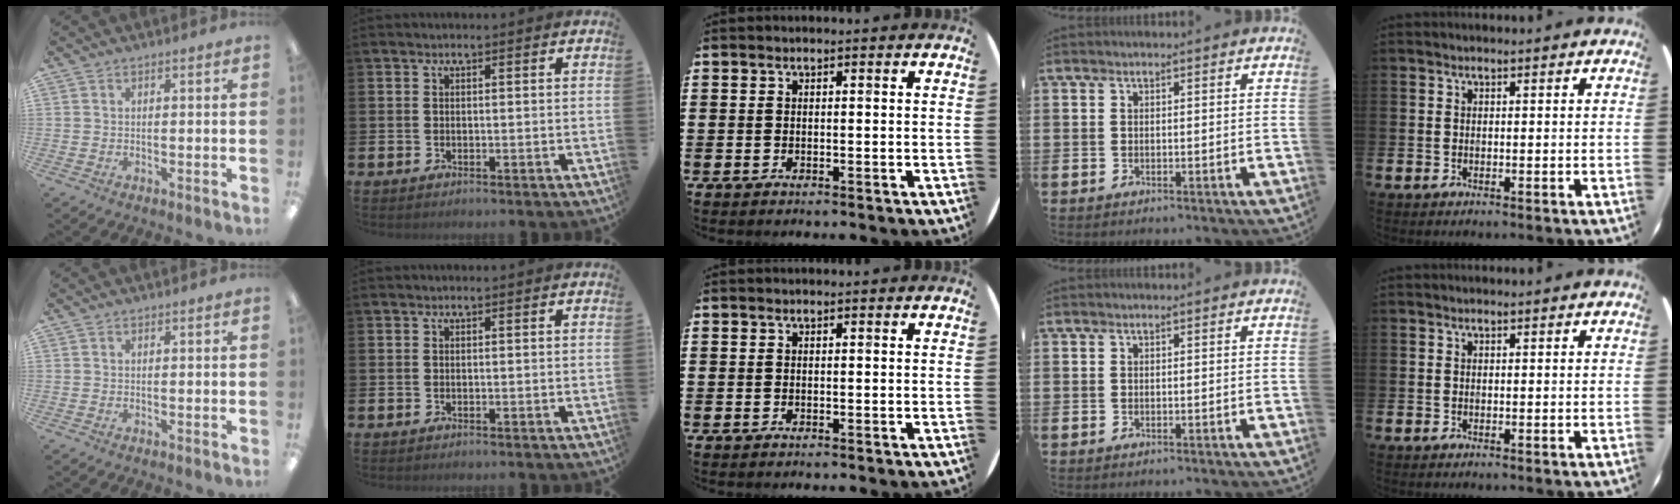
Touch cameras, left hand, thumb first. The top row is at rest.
{}